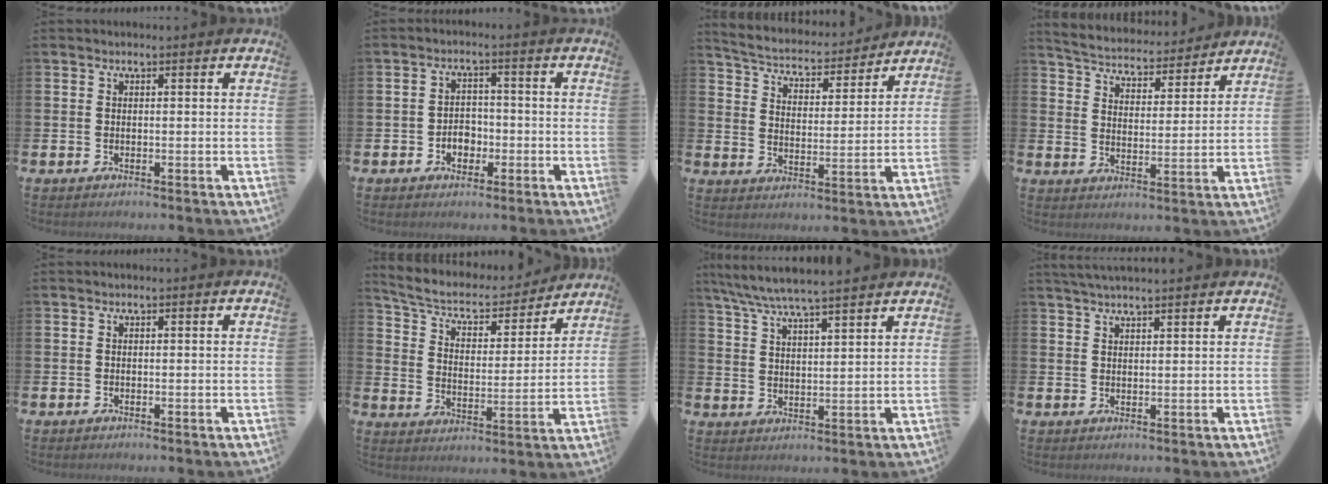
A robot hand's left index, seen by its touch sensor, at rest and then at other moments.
{"total": 3.2, "force": [-1.3, 2.4, 1.6], "torque": [-0.021, 0.000, -0.031]}
{"total": 4.9, "force": [4.7, 1.2, 0.6], "torque": [-0.046, -0.040, 0.076]}
{"total": 5.1, "force": [5.0, 1.1, 0.3], "torque": [-0.036, -0.039, 0.086]}
{"total": 0.0}
{"total": 6.7, "force": [6.1, 2.1, 1.8], "torque": [-0.076, -0.044, 0.101]}
{"total": 6.7, "force": [6.3, 0.1, 2.3], "torque": [-0.070, -0.025, 0.114]}
{"total": 2.8, "force": [2.7, 0.0, 0.7], "torque": [-0.015, -0.009, 0.050]}